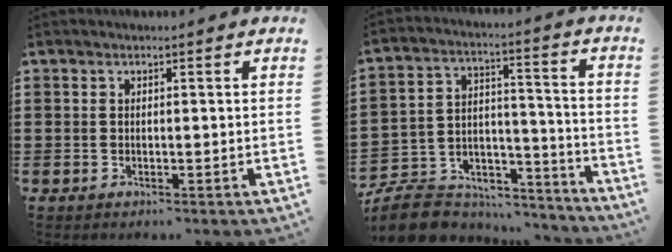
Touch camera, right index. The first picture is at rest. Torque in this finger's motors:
{"motor_torque": [-0.74, 0.78, -1.05, -0.21]}